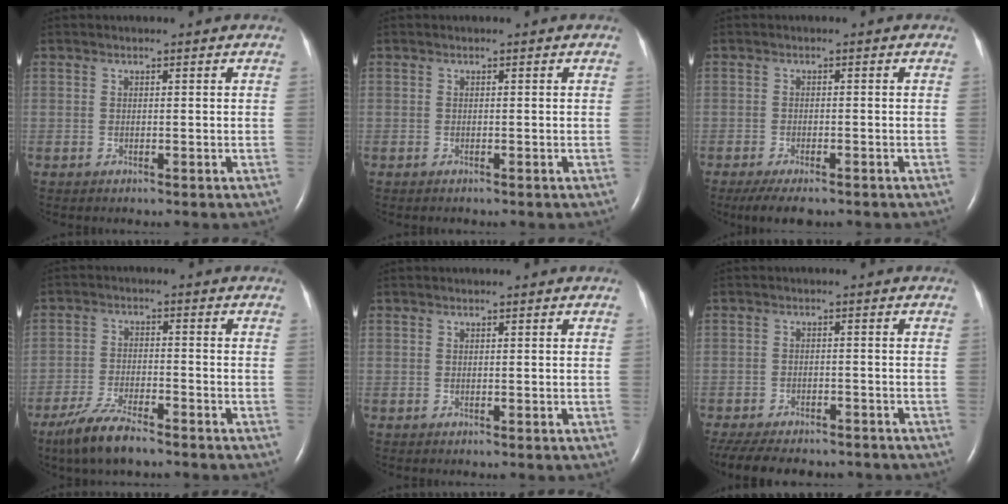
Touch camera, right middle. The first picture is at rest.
{"total": 0.0}
{"total": 5.8, "force": [-4.4, 1.7, 3.4], "torque": [-0.054, -0.011, -0.070]}
{"total": 7.6, "force": [-5.8, 1.3, 4.7], "torque": [-0.103, -0.018, -0.107]}
{"total": 0.0}
{"total": 16.4, "force": [-13.7, 5.9, 6.9], "torque": [-0.174, -0.019, -0.180]}